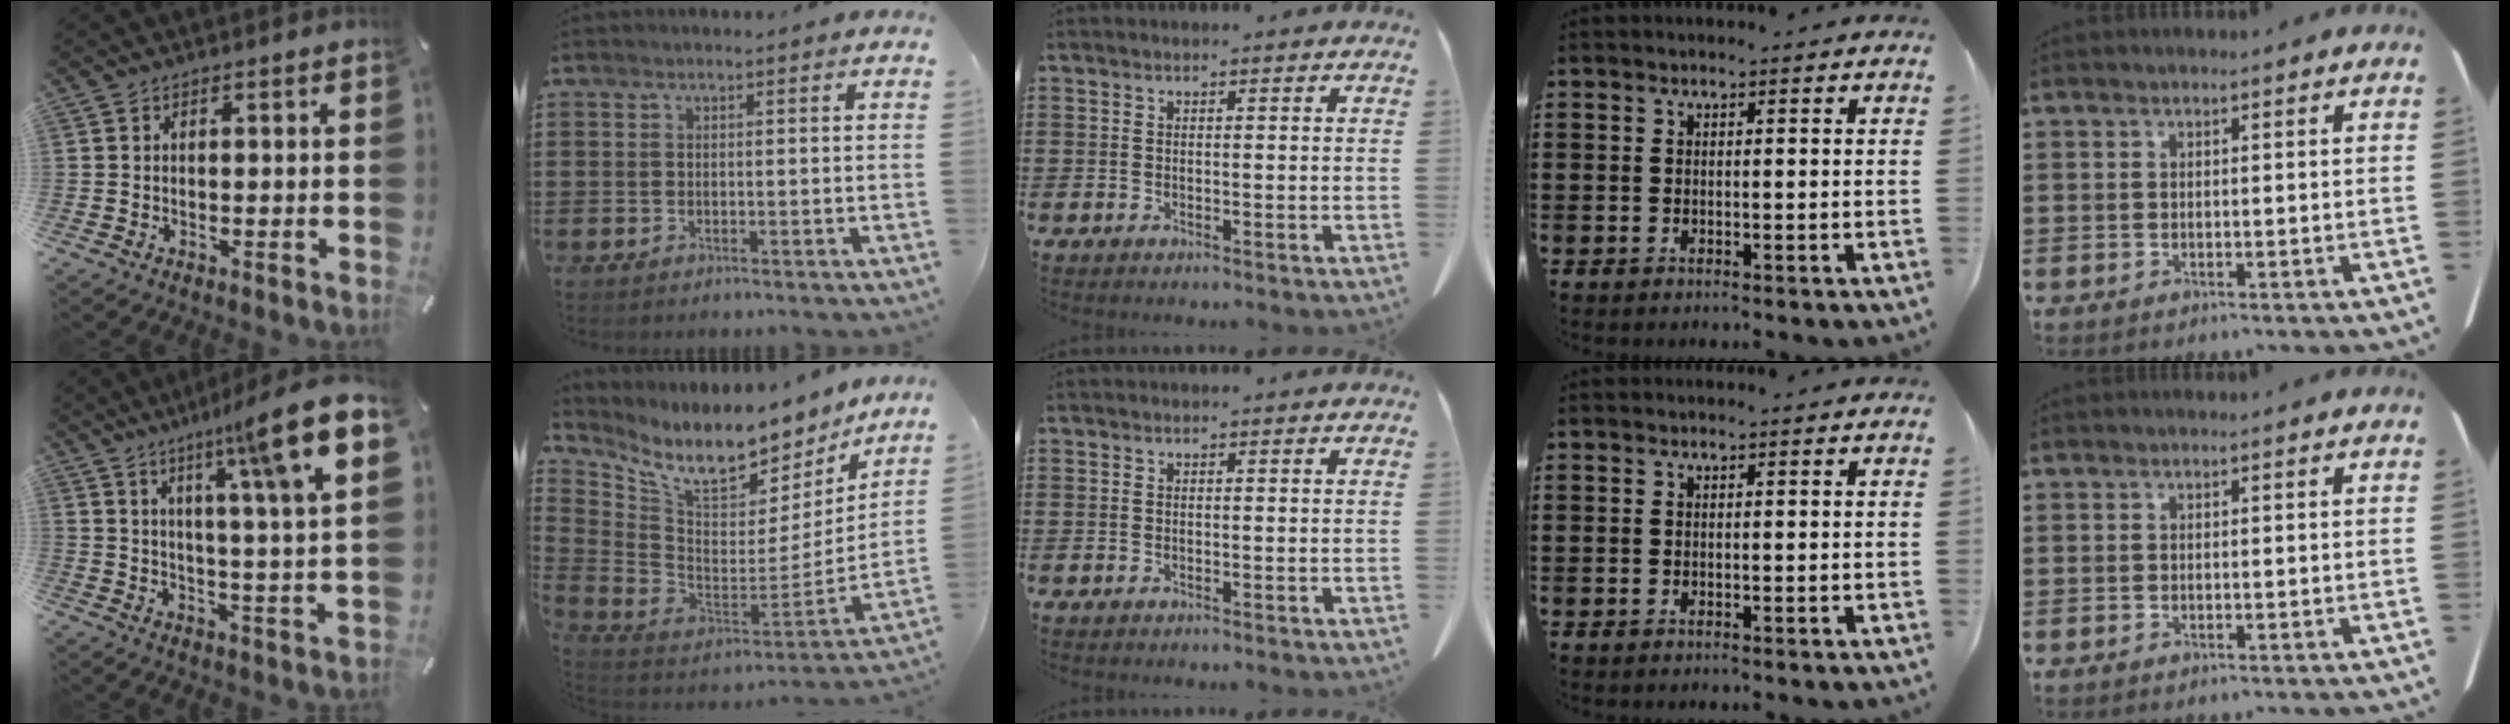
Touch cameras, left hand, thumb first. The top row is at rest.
{"thumb": {"total": 15.4, "force": [8.5, 0.8, 12.8], "torque": [-0.197, -0.049, 0.119]}, "index": {"total": 10.3, "force": [8.2, 2.9, 5.4], "torque": [-0.130, -0.066, 0.139]}}